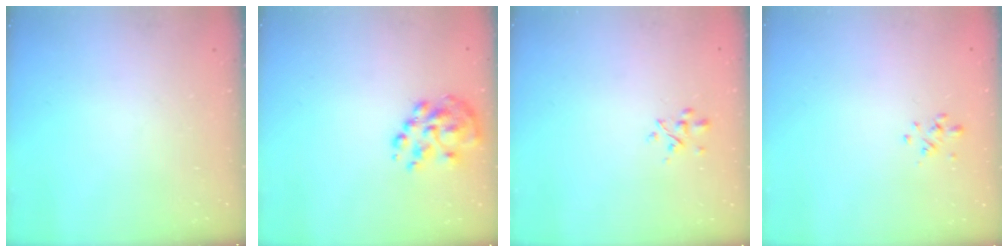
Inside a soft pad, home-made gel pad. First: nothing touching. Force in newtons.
{"total": 9.2, "press": 8.7, "slide": 3.0}
{"total": 2.5, "press": 2.4, "slide": 0.8}
{"total": 0.8, "press": 0.7, "slide": 0.5}